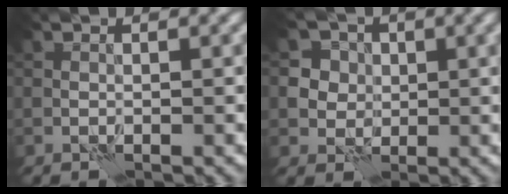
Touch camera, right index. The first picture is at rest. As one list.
[{"total": 4.8, "force": [1.7, 4.2, 1.7], "torque": [-0.025, 0.009, 0.021]}]